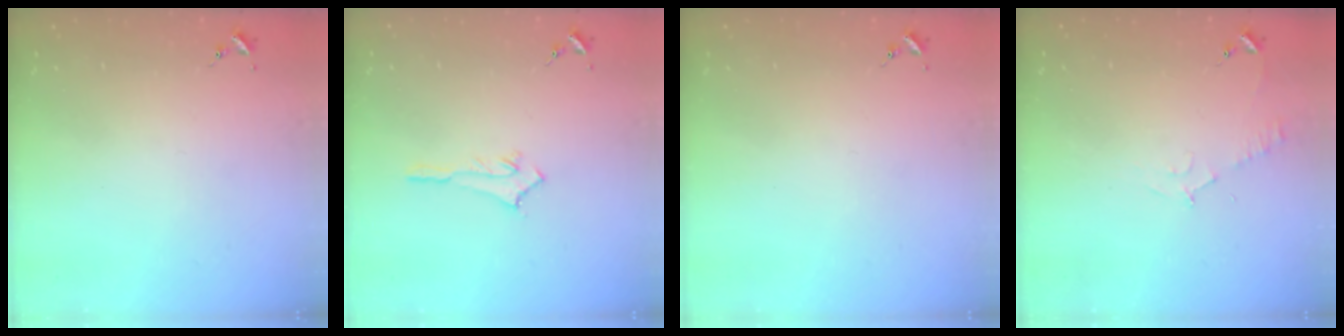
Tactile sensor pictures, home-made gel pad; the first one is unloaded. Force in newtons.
{"total": 2.8, "press": 2.7, "slide": 0.4}
{"total": 0.0}
{"total": 5.5, "press": 5.5, "slide": 0.7}